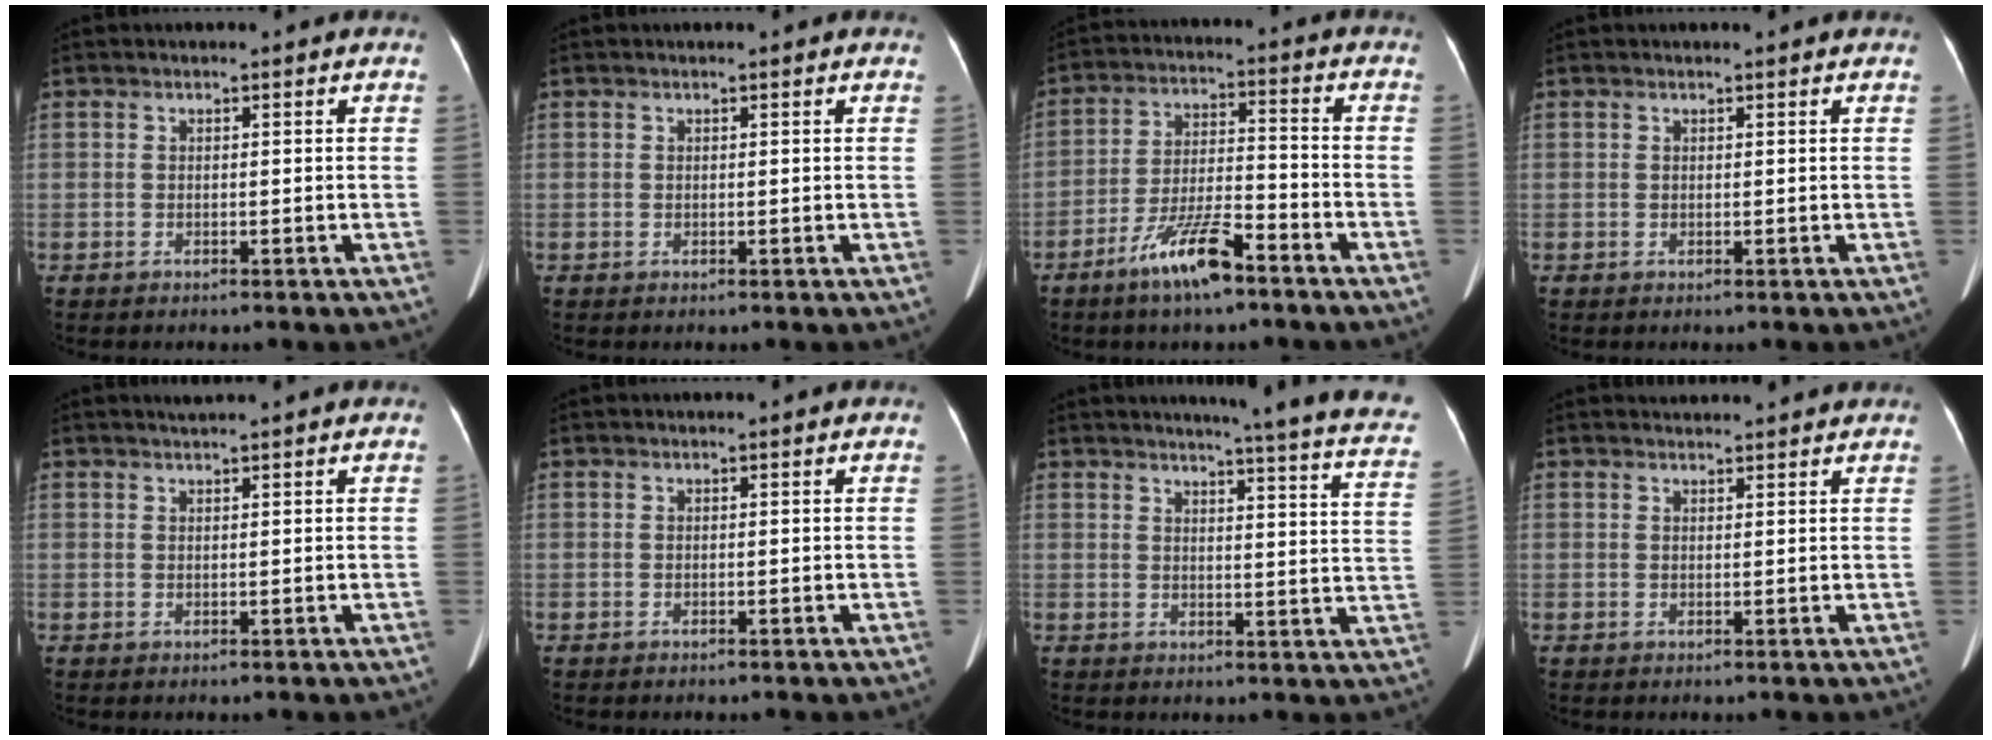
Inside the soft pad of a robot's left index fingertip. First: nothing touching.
{"total": 0.0}
{"total": 9.7, "force": [-6.7, 1.6, 6.8], "torque": [-0.136, -0.009, -0.122]}
{"total": 1.1, "force": [1.0, 0.0, 0.3], "torque": [-0.011, 0.006, 0.010]}
{"total": 1.0, "force": [0.9, -0.3, 0.4], "torque": [-0.011, 0.004, 0.022]}
{"total": 0.0}
{"total": 18.1, "force": [15.8, -0.2, 8.7], "torque": [-0.108, -0.072, 0.162]}
{"total": 3.8, "force": [3.7, 0.5, 0.5], "torque": [-0.012, 0.024, 0.045]}